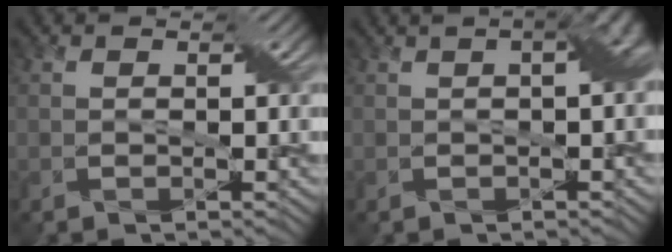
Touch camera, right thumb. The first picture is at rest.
{"total": 3.9, "force": [0.4, 1.1, 3.7], "torque": [-0.041, 0.016, 0.009]}